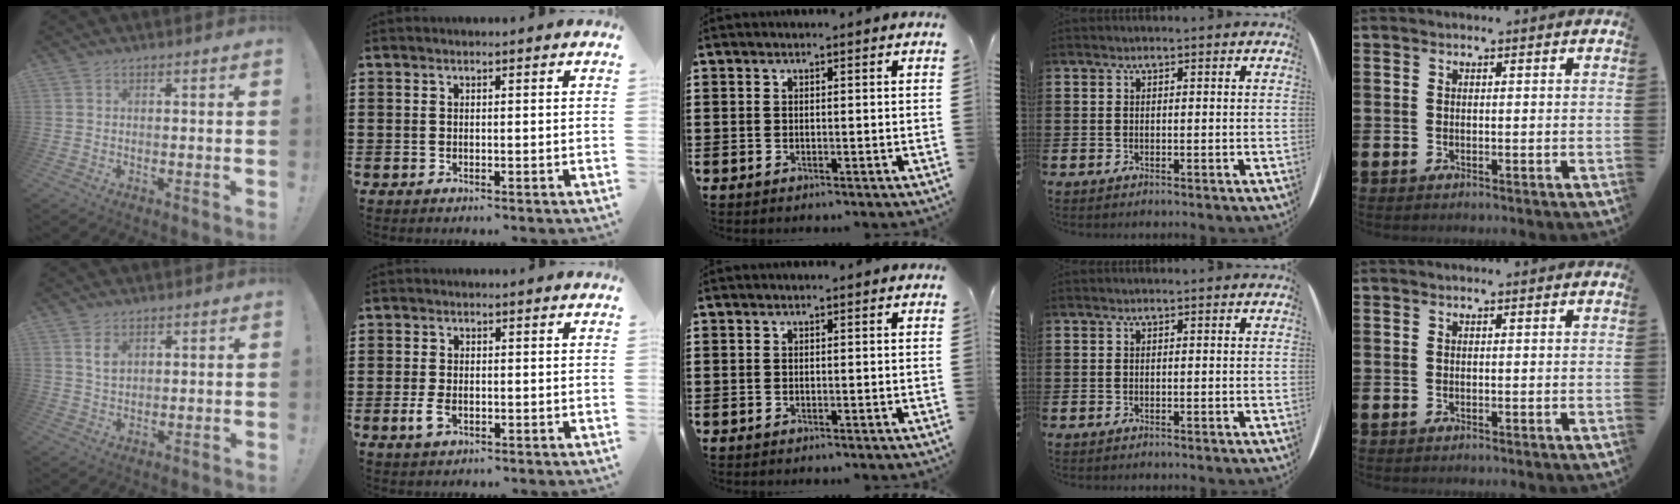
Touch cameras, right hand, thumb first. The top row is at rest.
{"thumb": {"total": 3.9, "force": [1.8, 2.3, 2.6], "torque": [-0.035, -0.007, 0.031]}, "index": {"total": 2.5, "force": [-0.9, 1.3, 1.9], "torque": [-0.060, -0.012, -0.020]}}